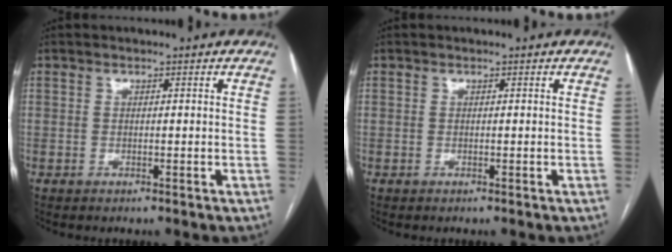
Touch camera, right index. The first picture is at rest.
{"total": 0.0}